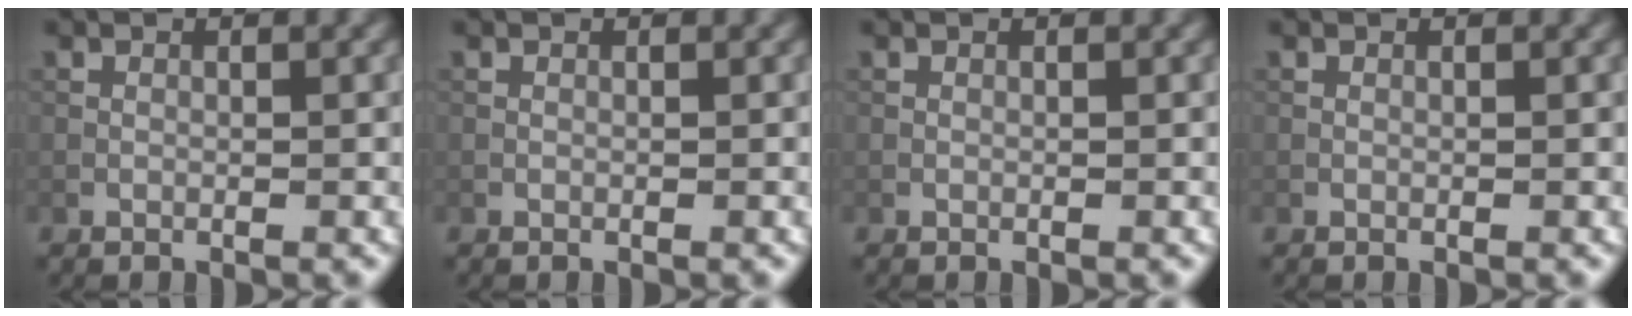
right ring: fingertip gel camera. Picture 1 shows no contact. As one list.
[{"total": 0.0}, {"total": 0.0}, {"total": 0.0}]